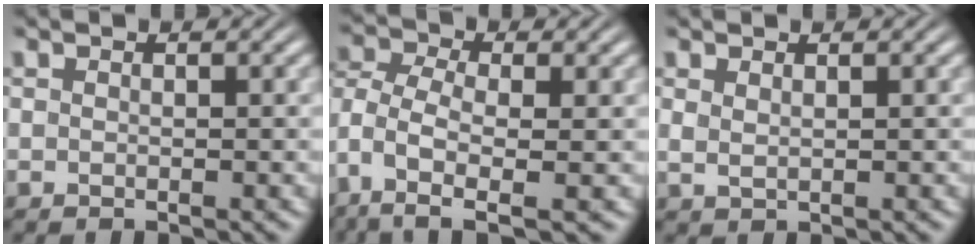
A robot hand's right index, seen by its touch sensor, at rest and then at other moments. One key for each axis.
{"total": 6.1, "fx": -1.9, "fy": 3.7, "fz": 4.5, "tx": -0.128, "ty": -0.050, "tz": -0.005}
{"total": 1.0, "fx": 0.8, "fy": 0.1, "fz": 0.5, "tx": -0.007, "ty": -0.004, "tz": 0.024}